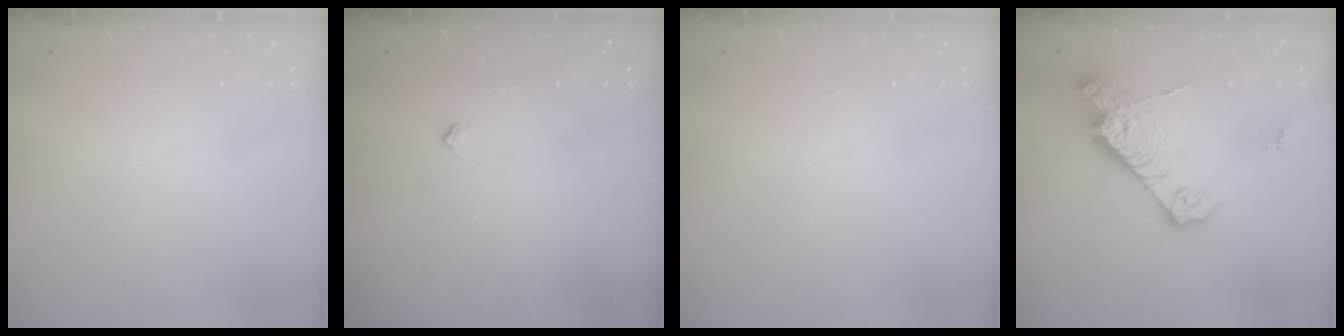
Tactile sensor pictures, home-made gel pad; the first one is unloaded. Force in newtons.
{"total": 2.8, "press": 2.8, "slide": 0.4}
{"total": 0.0}
{"total": 14.2, "press": 14.2, "slide": 1.3}